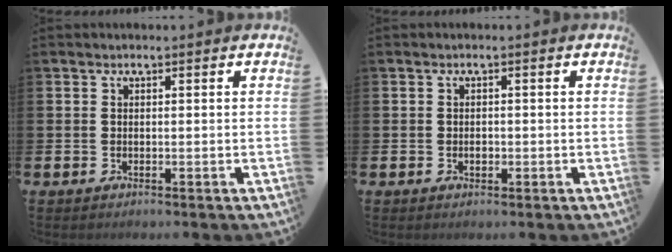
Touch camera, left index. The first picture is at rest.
{"total": 0.9, "force": [-0.1, 0.6, 0.7], "torque": [-0.001, 0.000, -0.005]}